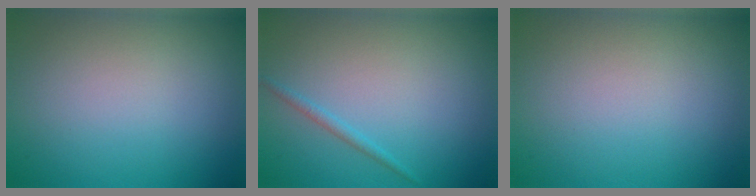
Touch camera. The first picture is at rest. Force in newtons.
{"total": 0.9, "press": 0.9, "slide": 0.2}
{"total": 0.0}